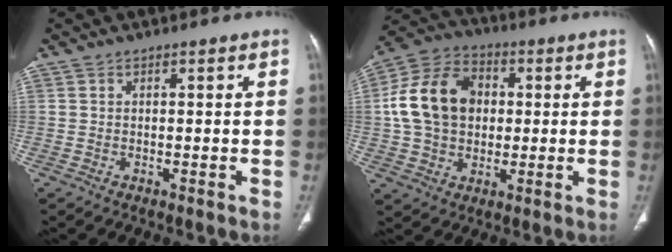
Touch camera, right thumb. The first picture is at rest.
{"total": 15.7, "force": [1.5, 12.0, 10.0], "torque": [-0.162, 0.020, 0.023]}